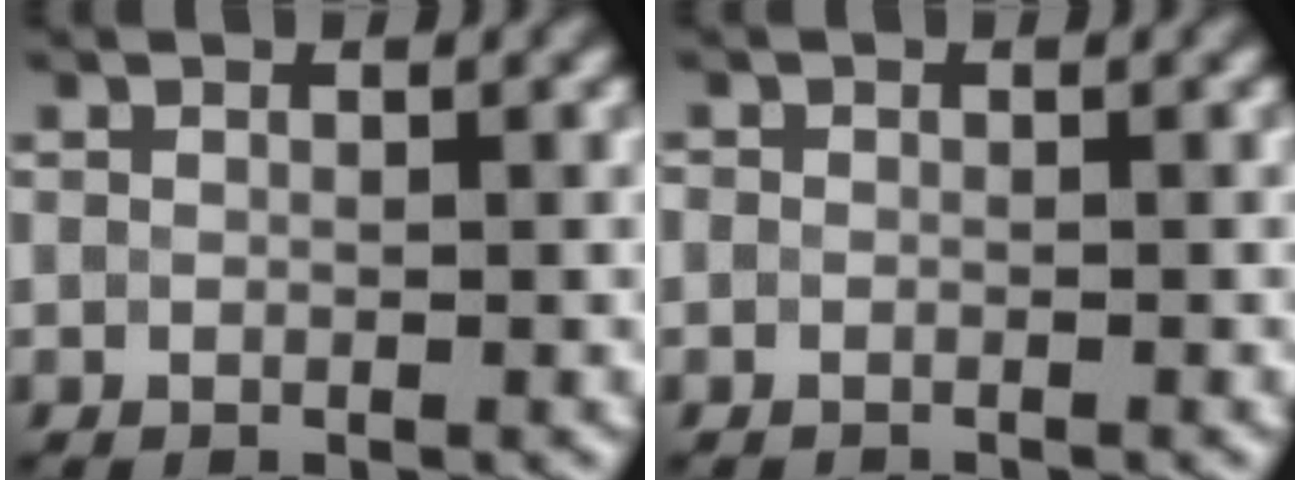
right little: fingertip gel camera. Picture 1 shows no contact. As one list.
[{"total": 0.8, "force": [-0.7, 0.4, -0.2], "torque": [0.009, -0.004, -0.017]}]